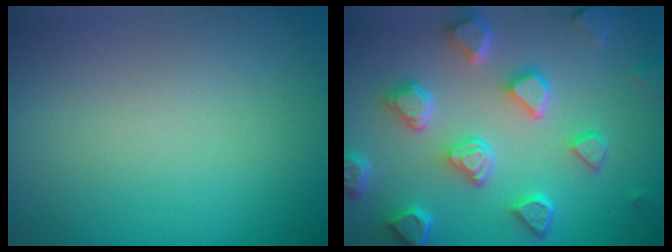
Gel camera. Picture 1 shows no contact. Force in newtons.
{"total": 6.7, "press": 5.3, "slide": 4.1}